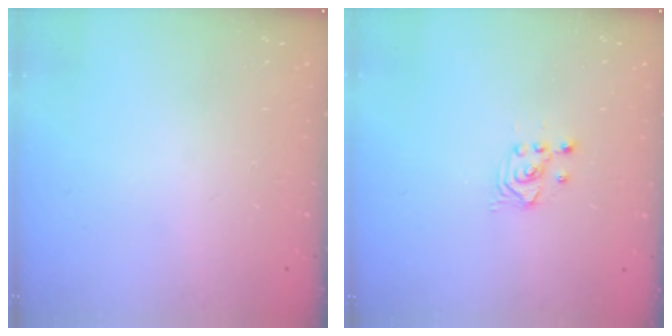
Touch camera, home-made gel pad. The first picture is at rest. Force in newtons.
{"total": 2.5, "press": 2.5, "slide": 0.3}